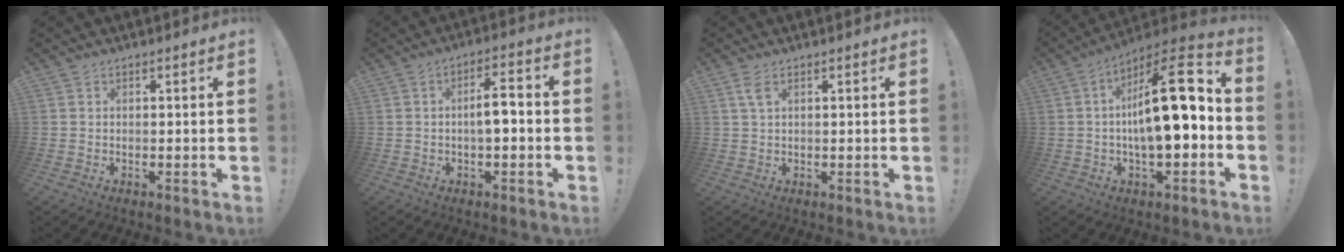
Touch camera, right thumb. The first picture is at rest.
{"total": 6.4, "force": [-1.0, 1.9, 6.0], "torque": [-0.088, 0.007, -0.021]}
{"total": 3.2, "force": [1.3, 1.2, 2.7], "torque": [-0.054, 0.001, 0.023]}
{"total": 19.3, "force": [0.0, 6.0, 18.4], "torque": [-0.277, 0.001, -0.005]}